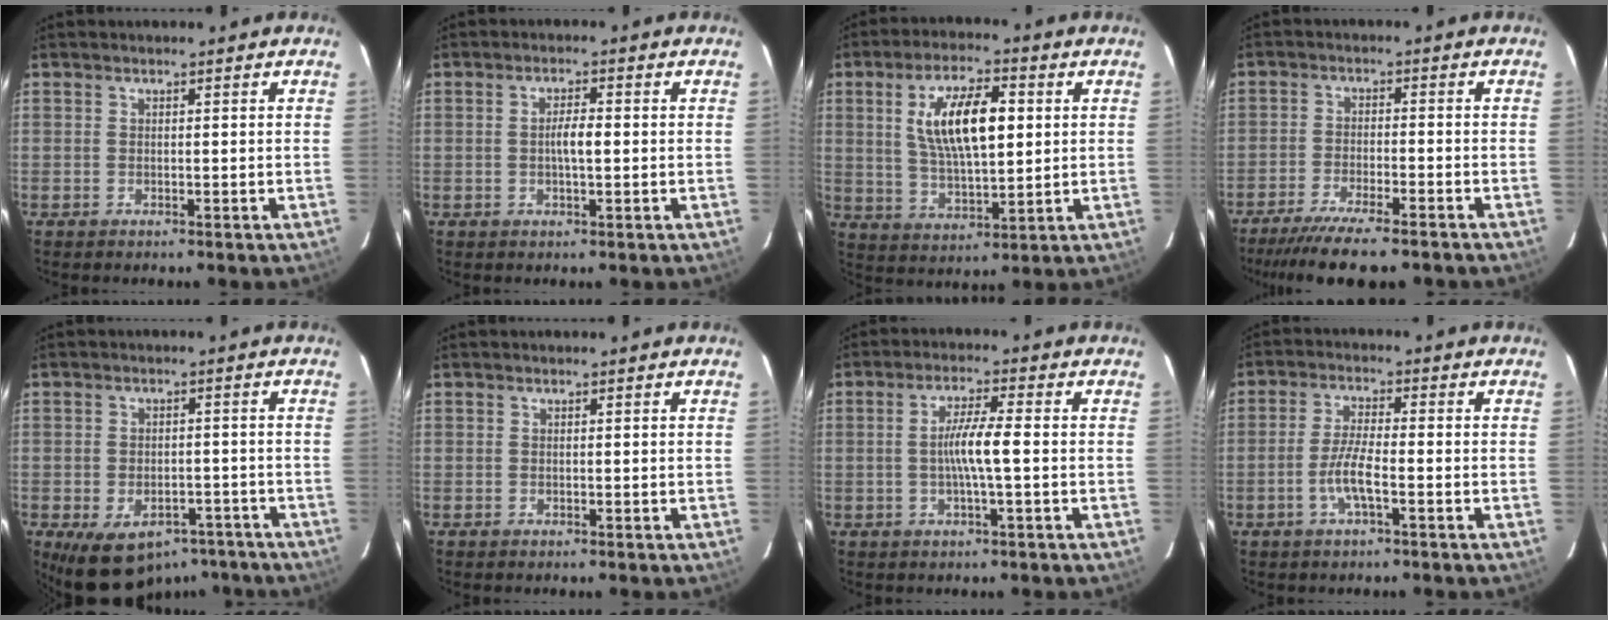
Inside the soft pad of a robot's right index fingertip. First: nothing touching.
{"total": 3.1, "force": [-0.1, 0.7, 3.0], "torque": [-0.054, 0.004, -0.002]}
{"total": 13.2, "force": [3.0, 5.0, 11.8], "torque": [-0.217, 0.008, 0.059]}
{"total": 12.8, "force": [-10.6, 2.1, 6.8], "torque": [-0.147, -0.031, -0.172]}
{"total": 14.1, "force": [-9.1, 8.3, 6.8], "torque": [-0.135, 0.005, -0.110]}
{"total": 0.0}
{"total": 5.7, "force": [-0.7, -0.2, 5.6], "torque": [-0.105, 0.000, -0.013]}
{"total": 5.3, "force": [-2.2, 0.8, 4.8], "torque": [-0.100, -0.001, -0.044]}